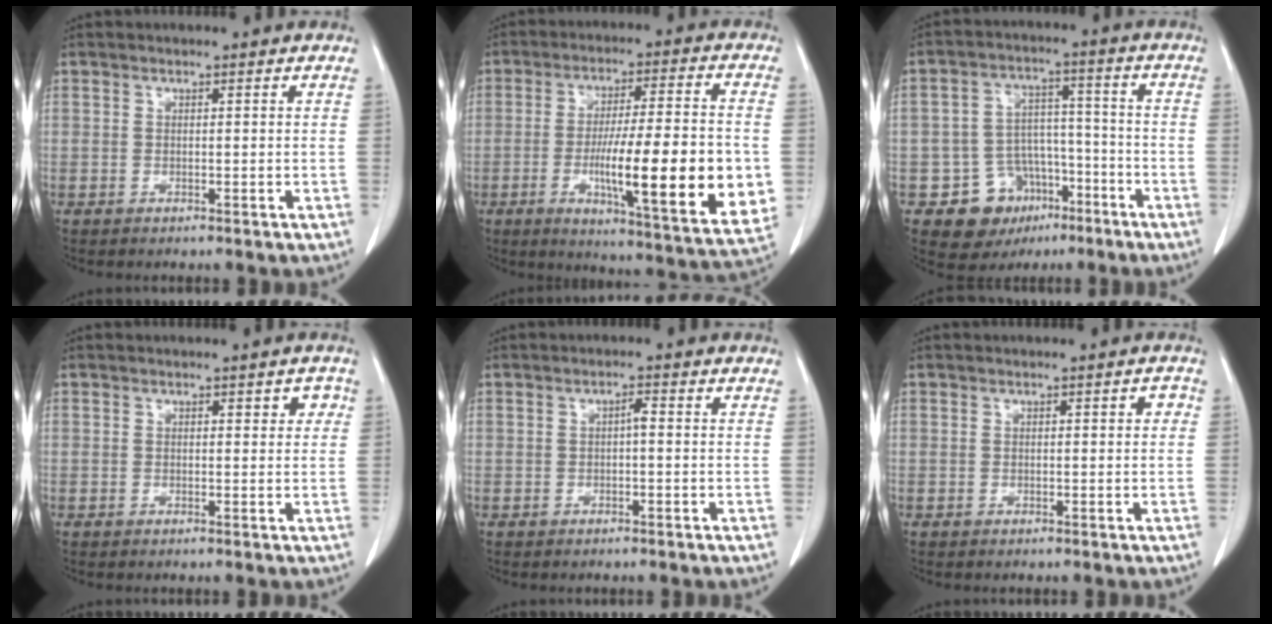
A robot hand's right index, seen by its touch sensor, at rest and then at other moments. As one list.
[{"total": 20.8, "force": [-3.8, 2.2, 20.3], "torque": [-0.271, -0.015, -0.049]}, {"total": 10.2, "force": [-5.2, 8.2, 3.3], "torque": [-0.039, 0.035, -0.068]}, {"total": 2.2, "force": [0.9, 1.1, 1.7], "torque": [-0.013, 0.006, 0.009]}, {"total": 1.3, "force": [-0.1, 0.3, 1.3], "torque": [-0.022, 0.004, -0.001]}, {"total": 1.4, "force": [0.3, 0.6, 1.2], "torque": [-0.012, 0.005, 0.003]}]